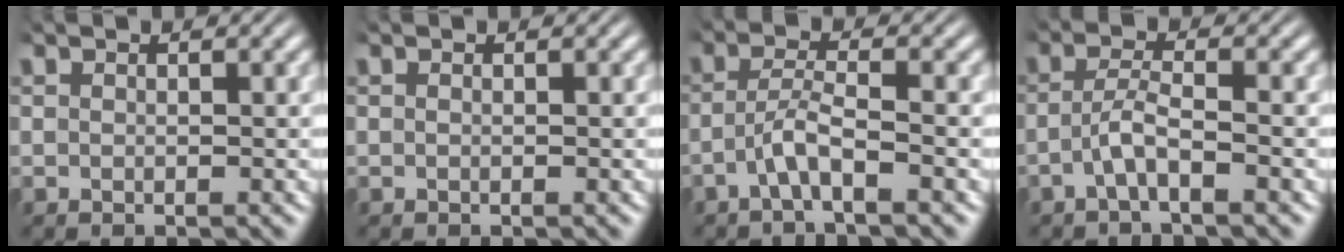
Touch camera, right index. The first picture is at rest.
{"total": 0.0}
{"total": 3.0, "force": [-2.0, 0.4, 2.2], "torque": [-0.048, -0.003, -0.035]}
{"total": 2.8, "force": [-1.9, 0.4, 2.0], "torque": [-0.045, -0.003, -0.033]}